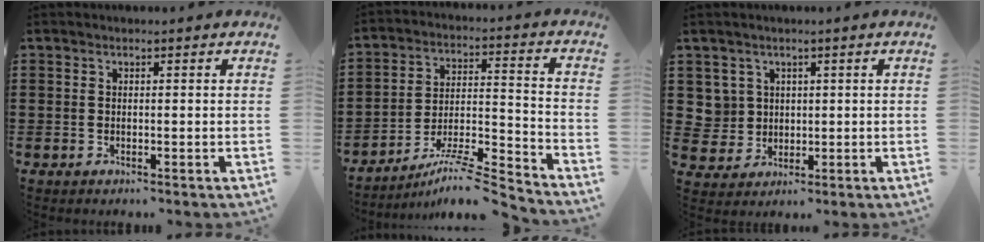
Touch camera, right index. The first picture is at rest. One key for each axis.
{"total": 8.3, "fx": -7.3, "fy": 0.2, "fz": 4.0, "tx": -0.061, "ty": 0.003, "tz": -0.141}
{"total": 3.8, "fx": 1.1, "fy": 3.6, "fz": 0.4, "tx": -0.029, "ty": 0.010, "tz": 0.021}